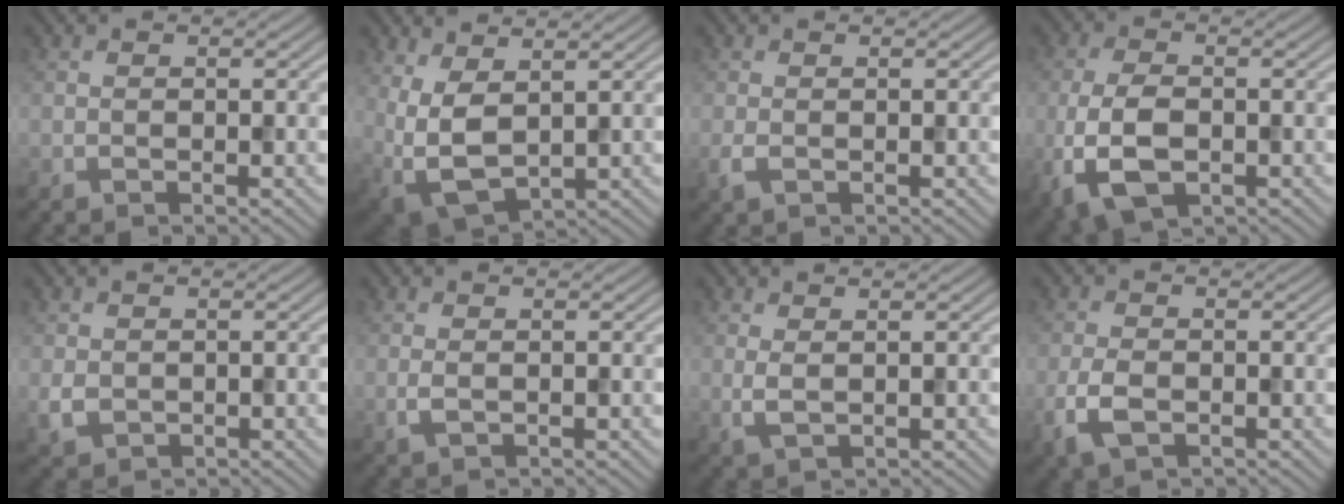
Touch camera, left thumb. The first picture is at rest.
{"total": 8.2, "force": [2.1, 4.4, 6.7], "torque": [-0.181, -0.007, 0.045]}
{"total": 1.3, "force": [-0.2, 0.6, 1.1], "torque": [-0.031, -0.002, -0.006]}
{"total": 7.5, "force": [-2.2, 4.0, 6.0], "torque": [-0.145, -0.013, -0.046]}
{"total": 2.1, "force": [0.1, 1.8, 1.1], "torque": [-0.032, -0.005, 0.004]}
{"total": 1.3, "force": [0.0, 0.6, 1.2], "torque": [-0.029, -0.001, 0.001]}
{"total": 1.9, "force": [0.9, 0.6, 1.6], "torque": [-0.039, -0.002, 0.019]}
{"total": 4.0, "force": [-1.5, 2.2, 3.1], "torque": [-0.075, -0.008, -0.033]}